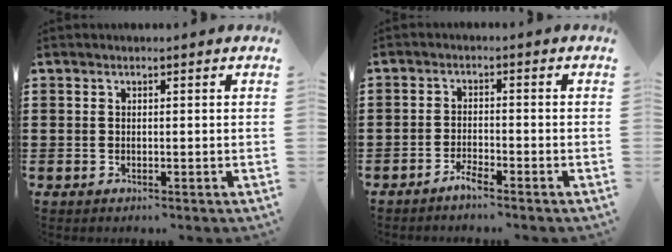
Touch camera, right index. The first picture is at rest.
{"total": 2.1, "force": [-1.9, 0.1, 0.9], "torque": [-0.018, 0.002, -0.036]}